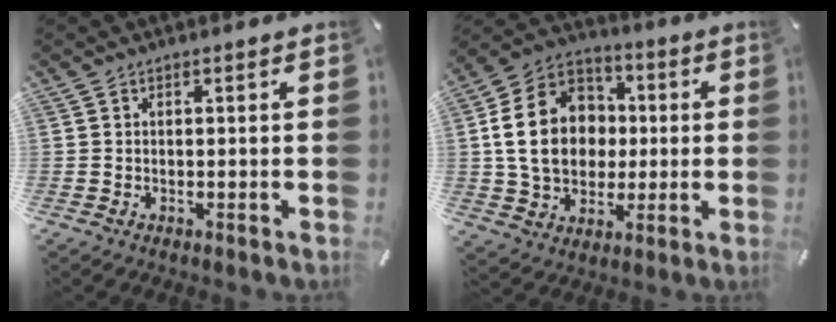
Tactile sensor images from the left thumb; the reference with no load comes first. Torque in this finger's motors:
{"motor_torque": [1.91, 3.09, 1.37, -0.99, 0.58]}